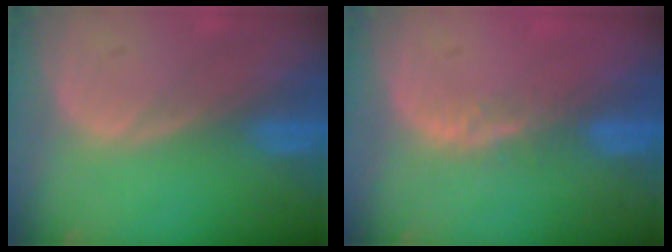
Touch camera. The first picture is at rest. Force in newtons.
{"total": 2.4, "press": 1.8, "slide": 1.5}